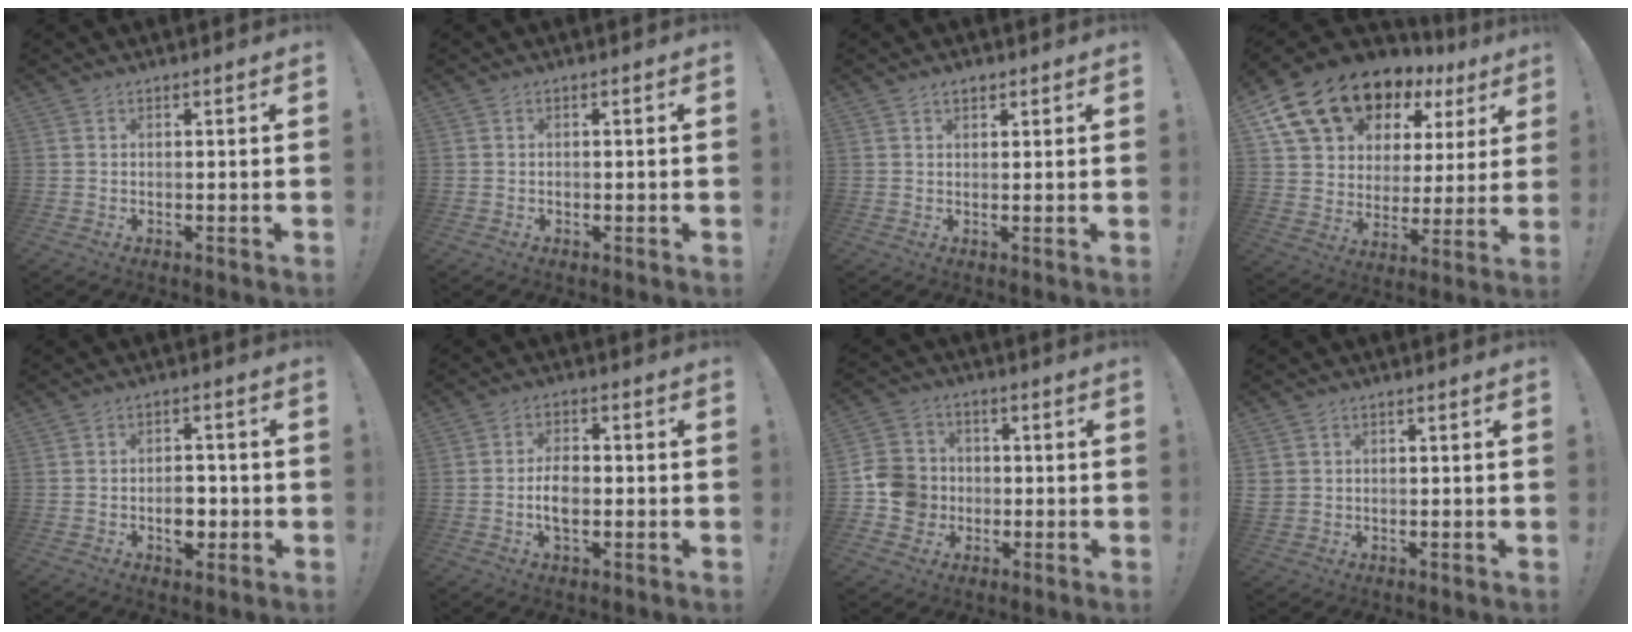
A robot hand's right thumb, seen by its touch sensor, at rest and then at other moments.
{"total": 0.6, "force": [-0.5, 0.2, 0.4], "torque": [-0.008, 0.003, -0.009]}
{"total": 2.0, "force": [1.4, 1.1, 1.0], "torque": [-0.006, -0.006, 0.023]}
{"total": 17.6, "force": [12.7, 9.9, 7.2], "torque": [-0.126, -0.085, 0.244]}
{"total": 6.8, "force": [-2.0, 4.7, 4.5], "torque": [-0.059, 0.011, -0.034]}
{"total": 6.1, "force": [-1.2, 3.4, 4.9], "torque": [-0.085, 0.003, -0.027]}
{"total": 10.7, "force": [-2.0, 9.9, 3.5], "torque": [-0.061, 0.020, -0.030]}
{"total": 2.4, "force": [0.4, 2.2, 0.9], "torque": [-0.010, 0.002, 0.010]}